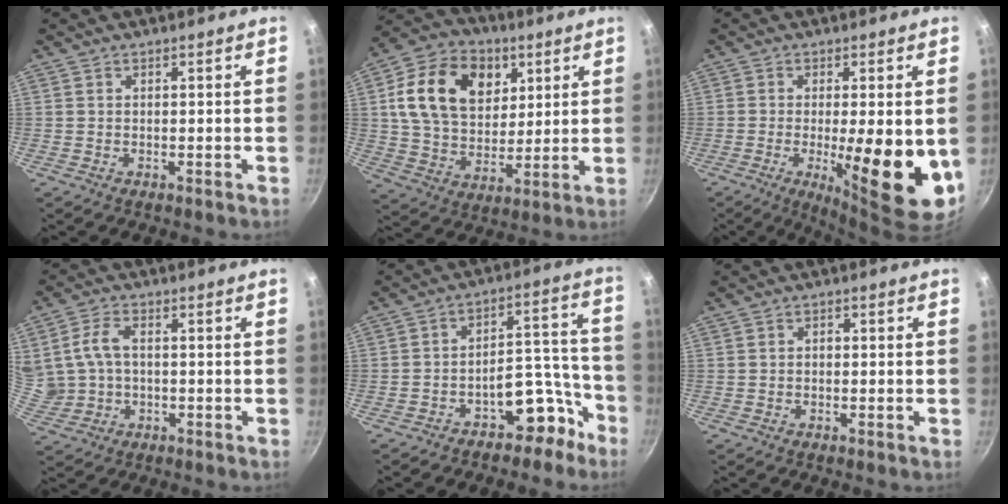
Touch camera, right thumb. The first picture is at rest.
{"total": 19.4, "force": [6.3, 14.0, 11.9], "torque": [-0.185, -0.010, 0.104]}
{"total": 14.5, "force": [-2.4, 3.8, 13.8], "torque": [-0.189, -0.007, -0.027]}
{"total": 8.5, "force": [0.4, 6.2, 5.7], "torque": [-0.111, 0.013, 0.014]}
{"total": 10.4, "force": [-6.9, 5.7, 5.2], "torque": [-0.010, 0.099, -0.097]}
{"total": 1.0, "force": [-0.2, 0.8, 0.6], "torque": [-0.009, 0.006, -0.004]}